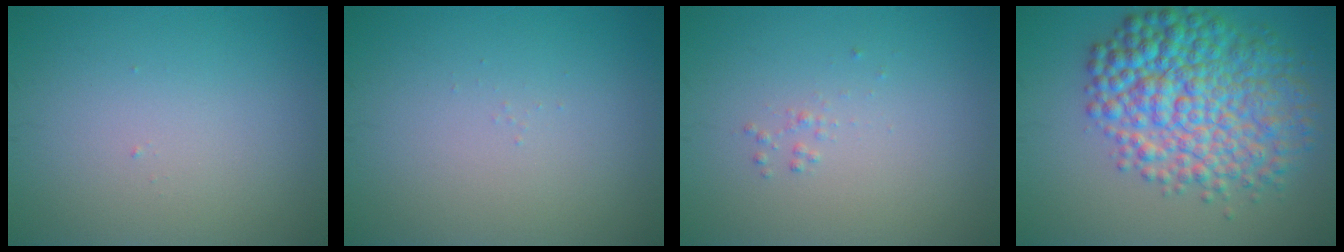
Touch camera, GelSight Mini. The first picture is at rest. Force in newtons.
{"total": 0.0}
{"total": 0.5, "press": 0.5, "slide": 0.0}
{"total": 9.5, "press": 9.5, "slide": 0.1}